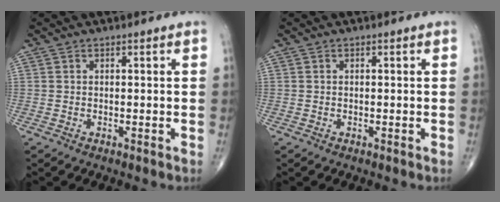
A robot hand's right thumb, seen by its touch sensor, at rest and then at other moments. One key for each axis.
{"total": 0.0}